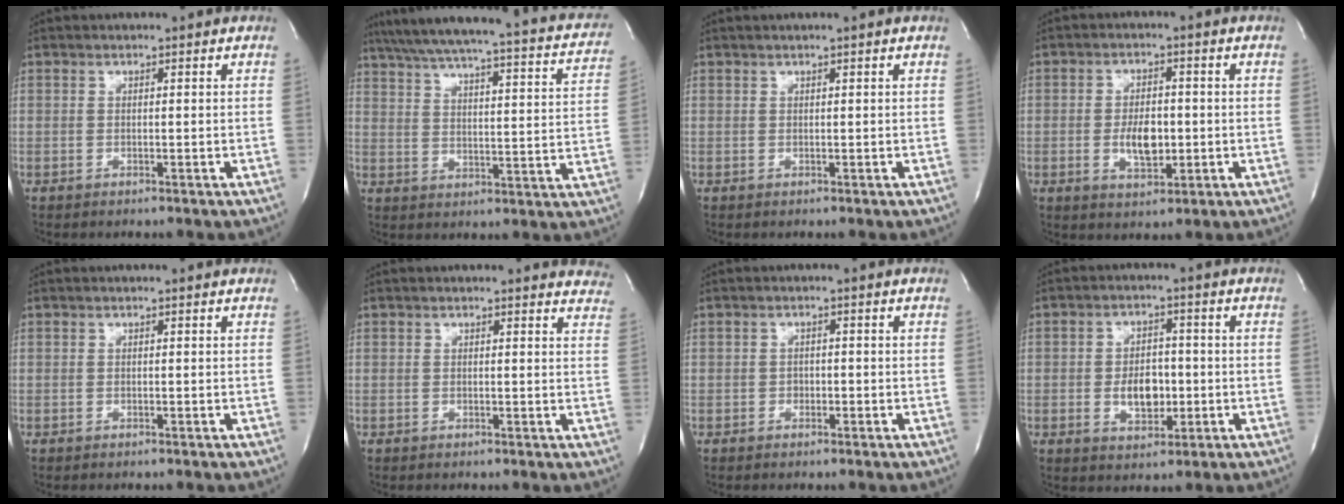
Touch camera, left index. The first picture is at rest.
{"total": 28.7, "force": [24.3, 4.5, 14.6], "torque": [-0.228, -0.020, 0.294]}
{"total": 0.7, "force": [0.5, -0.2, 0.5], "torque": [-0.016, 0.002, 0.015]}
{"total": 5.6, "force": [-1.0, 2.6, 4.8], "torque": [-0.085, -0.004, -0.011]}
{"total": 0.0}
{"total": 10.5, "force": [10.0, 2.2, 2.1], "torque": [0.008, -0.030, 0.074]}
{"total": 1.1, "force": [-0.5, 0.9, 0.5], "torque": [-0.006, 0.002, -0.008]}
{"total": 5.9, "force": [-1.1, 3.5, 4.6], "torque": [-0.076, 0.001, -0.011]}